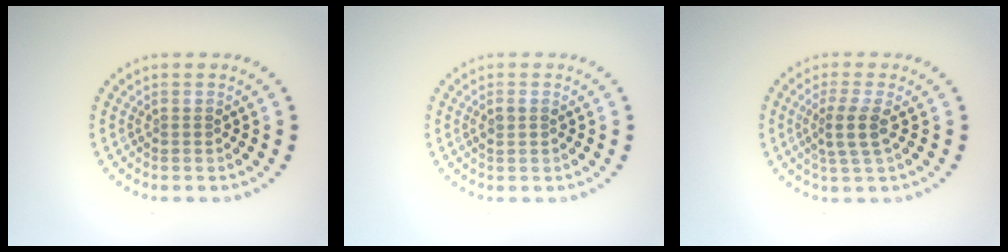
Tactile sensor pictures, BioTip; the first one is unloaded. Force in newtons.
{"total": 1.0, "press": 0.9, "slide": 0.4}
{"total": 2.5, "press": 2.0, "slide": 1.6}